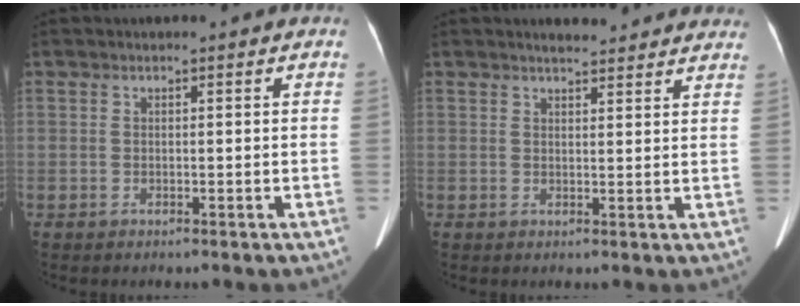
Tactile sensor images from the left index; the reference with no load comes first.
{"total": 7.9, "force": [7.3, 1.5, 2.6], "torque": [-0.026, 0.010, 0.075]}